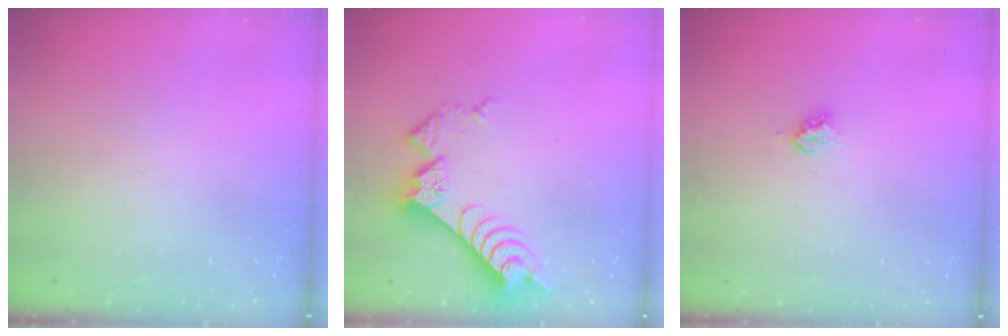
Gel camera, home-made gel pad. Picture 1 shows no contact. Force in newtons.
{"total": 10.2, "press": 10.2, "slide": 1.2}
{"total": 3.9, "press": 3.9, "slide": 0.1}